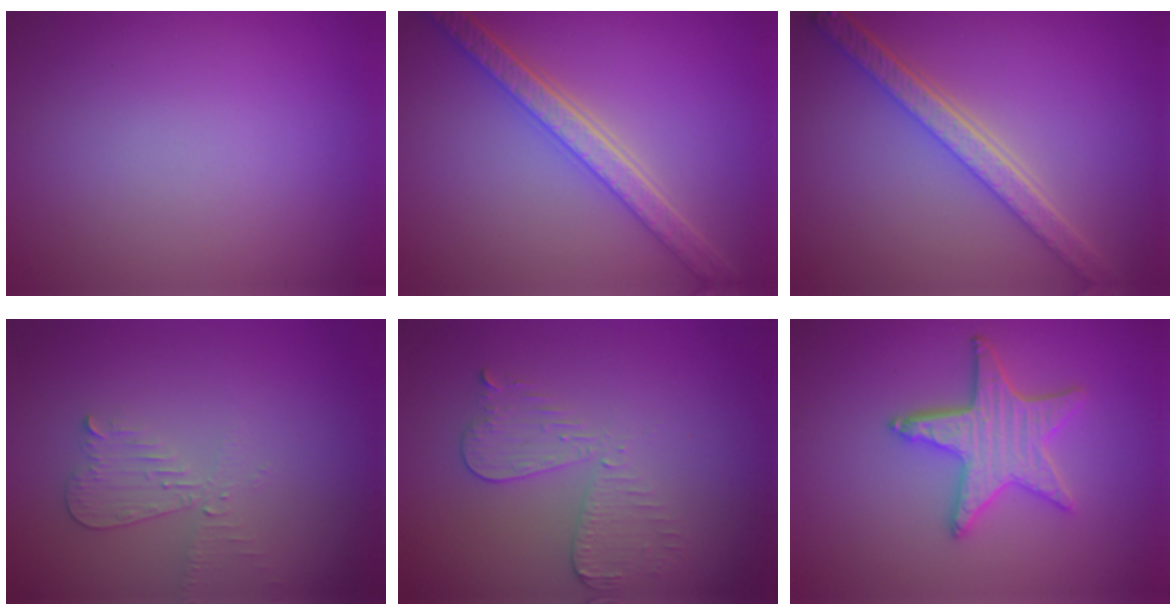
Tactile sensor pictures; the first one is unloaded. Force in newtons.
{"total": 5.0, "press": 4.2, "slide": 2.6}
{"total": 5.3, "press": 4.1, "slide": 3.3}
{"total": 2.1, "press": 2.1, "slide": 0.1}
{"total": 2.9, "press": 2.7, "slide": 1.2}
{"total": 3.8, "press": 3.6, "slide": 1.3}